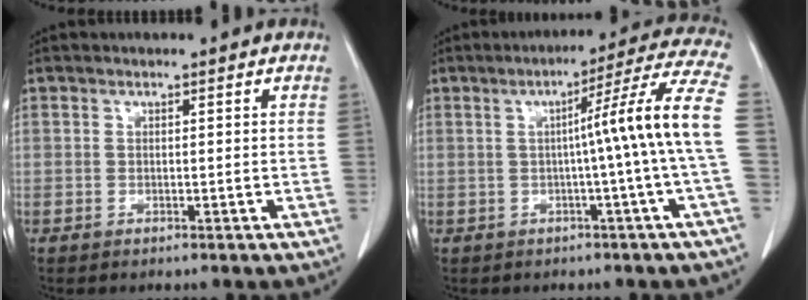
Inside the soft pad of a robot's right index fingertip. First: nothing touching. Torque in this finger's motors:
{"motor_torque": [0.91, -0.20, 0.45, 0.14]}